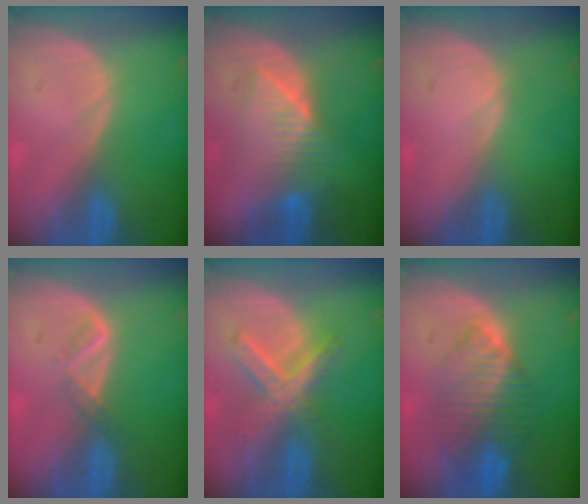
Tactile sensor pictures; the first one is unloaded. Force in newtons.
{"total": 6.7, "press": 6.7, "slide": 0.6}
{"total": 0.0}
{"total": 2.1, "press": 2.0, "slide": 0.6}
{"total": 7.0, "press": 6.2, "slide": 3.2}
{"total": 7.8, "press": 7.4, "slide": 2.3}